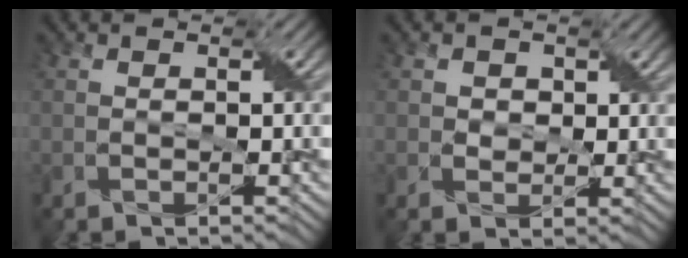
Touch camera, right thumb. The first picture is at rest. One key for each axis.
{"total": 2.1, "fx": 0.8, "fy": 1.8, "fz": 0.6, "tx": -0.019, "ty": -0.002, "tz": 0.005}